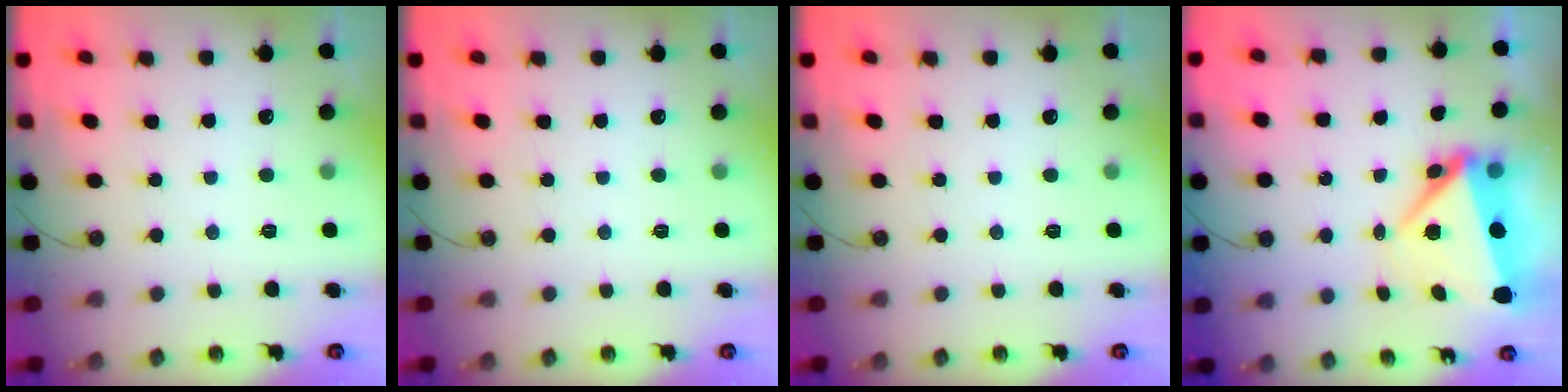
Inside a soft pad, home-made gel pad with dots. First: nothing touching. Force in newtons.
{"total": 0.0}
{"total": 0.0}
{"total": 7.9, "press": 7.8, "slide": 1.1}